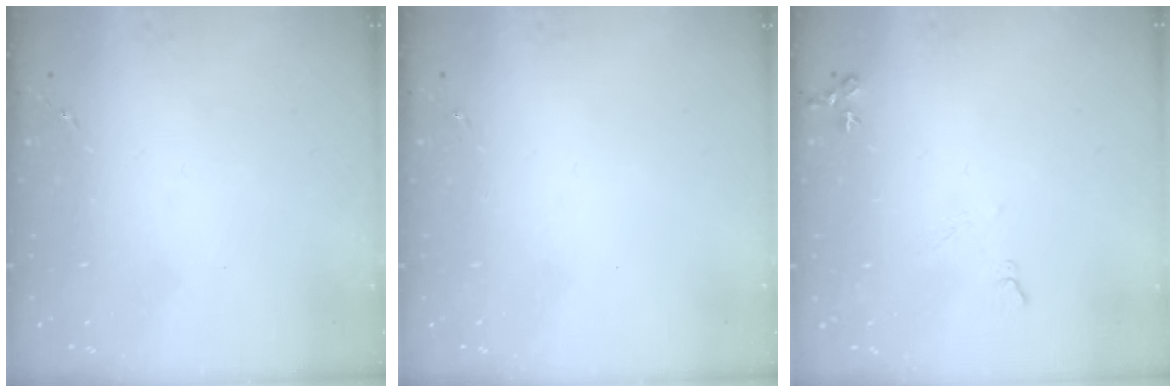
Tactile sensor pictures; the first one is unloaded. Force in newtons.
{"total": 0.0}
{"total": 6.9, "press": 6.8, "slide": 1.0}